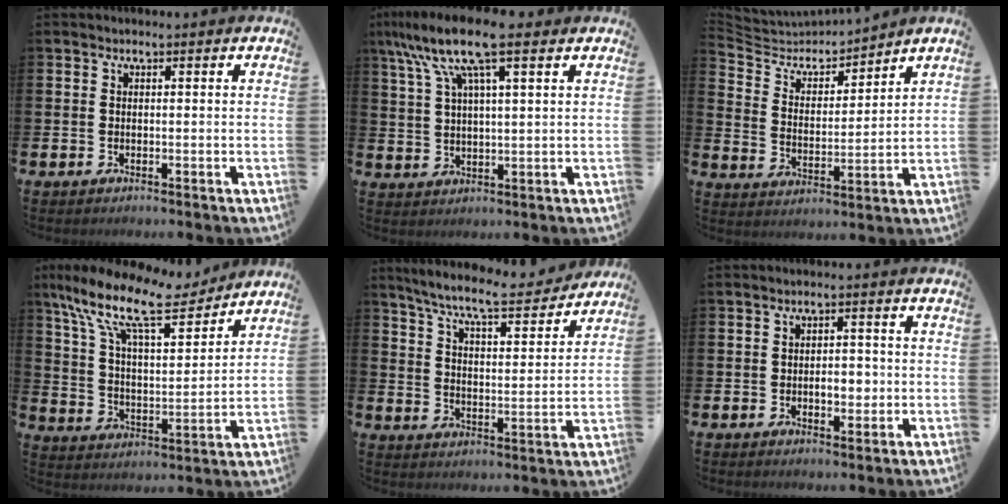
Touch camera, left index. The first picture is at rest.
{"total": 10.5, "force": [7.3, 2.3, 7.3], "torque": [-0.155, -0.013, 0.129]}
{"total": 5.9, "force": [5.6, 1.6, 0.7], "torque": [-0.050, -0.045, 0.096]}
{"total": 13.2, "force": [10.5, 4.3, 6.8], "torque": [-0.159, -0.057, 0.179]}
{"total": 8.0, "force": [7.3, 0.7, 3.1], "torque": [-0.091, -0.047, 0.125]}
{"total": 3.1, "force": [-0.5, 1.9, 2.4], "torque": [-0.019, -0.007, -0.018]}